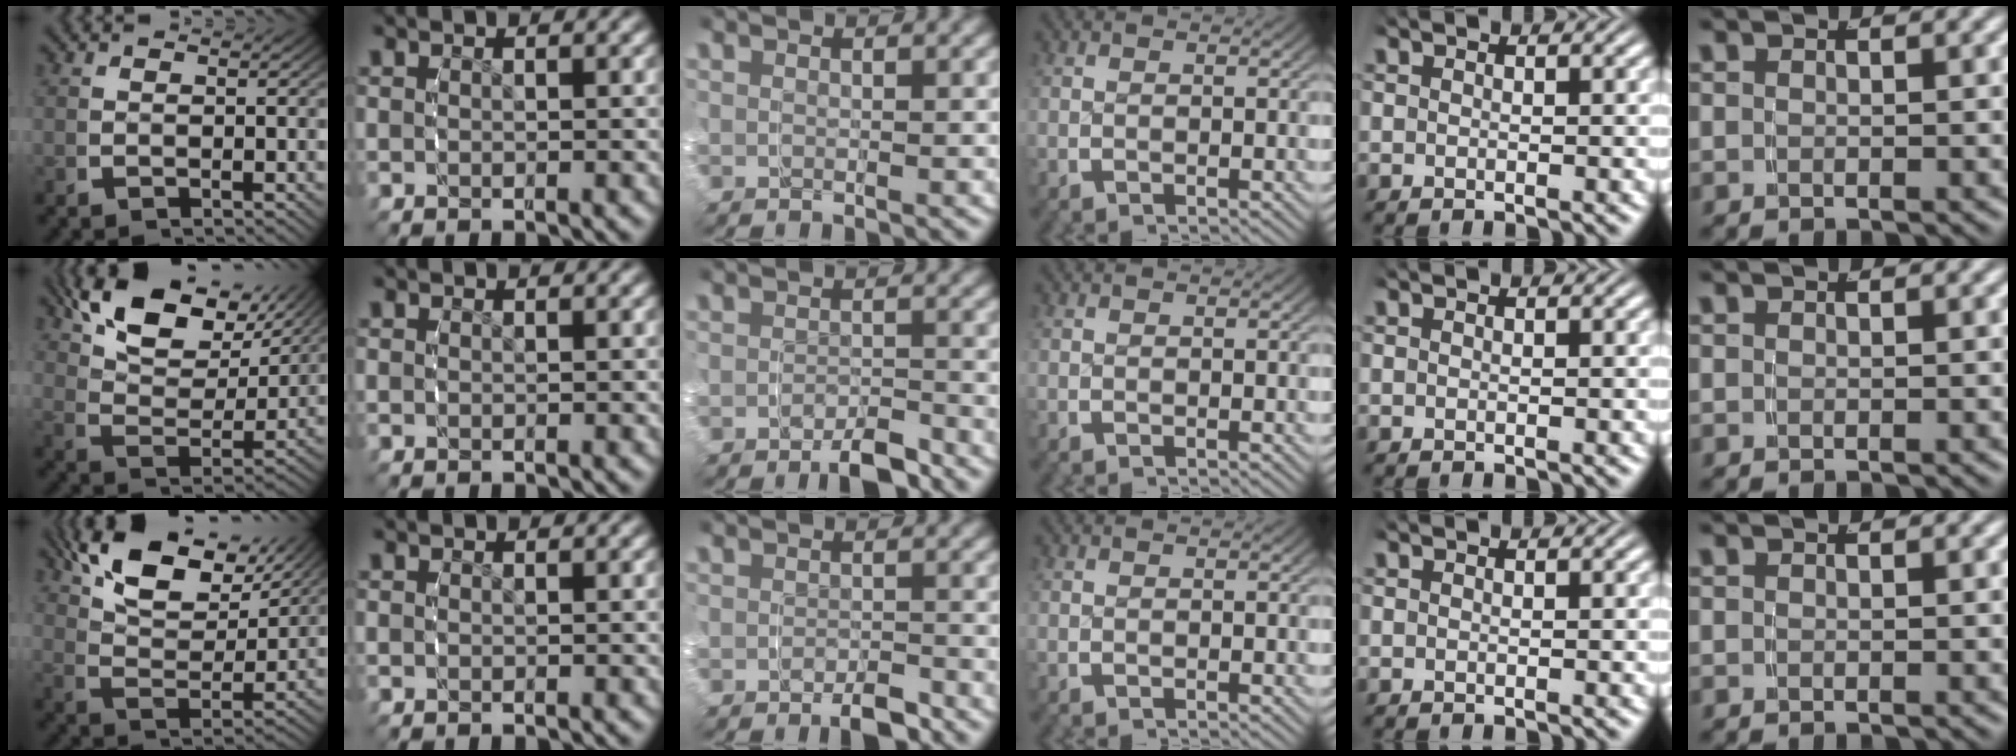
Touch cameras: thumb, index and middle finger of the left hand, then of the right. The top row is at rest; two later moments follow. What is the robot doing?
{"motion": "grasp_and_lifting", "object": "ribbon"}